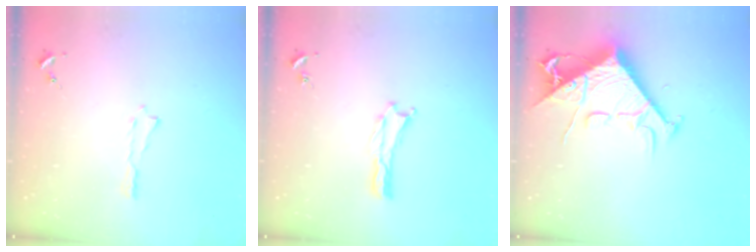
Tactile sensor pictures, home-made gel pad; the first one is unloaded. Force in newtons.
{"total": 0.0}
{"total": 12.9, "press": 12.8, "slide": 1.4}